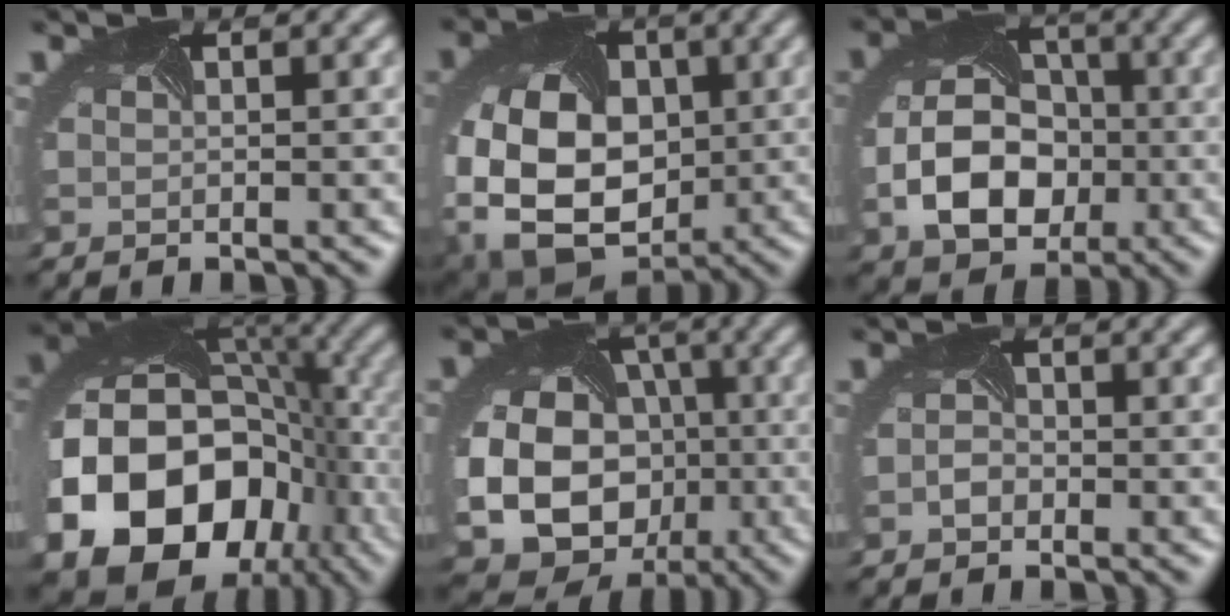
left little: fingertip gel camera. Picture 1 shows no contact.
{"total": 13.5, "force": [-2.6, 10.0, 8.8], "torque": [-0.188, -0.028, -0.019]}
{"total": 7.1, "force": [-2.1, 5.2, 4.4], "torque": [-0.097, -0.017, -0.026]}
{"total": 20.4, "force": [-6.7, 16.1, 10.5], "torque": [-0.211, -0.065, -0.102]}
{"total": 14.5, "force": [-3.1, 12.4, 6.9], "torque": [-0.148, -0.032, -0.051]}
{"total": 0.9, "force": [-0.9, 0.2, 0.0], "torque": [-0.013, -0.004, -0.013]}